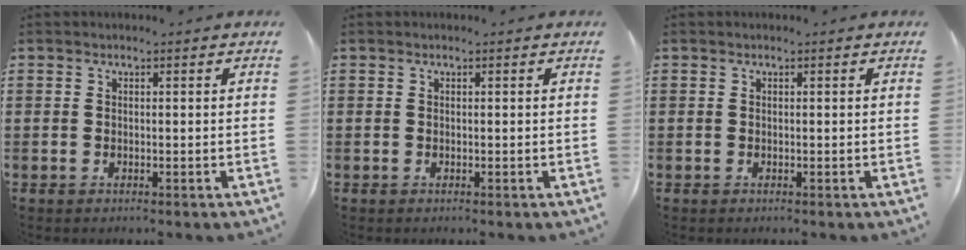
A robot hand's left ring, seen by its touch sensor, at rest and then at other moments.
{"total": 0.0}
{"total": 0.0}